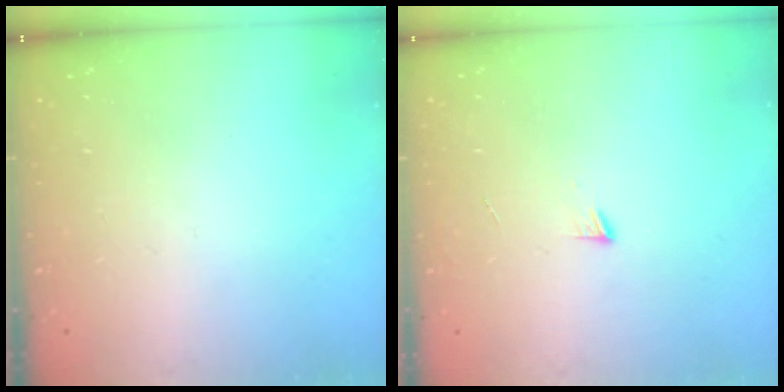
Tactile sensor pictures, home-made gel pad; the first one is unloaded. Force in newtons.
{"total": 4.3, "press": 4.2, "slide": 0.4}